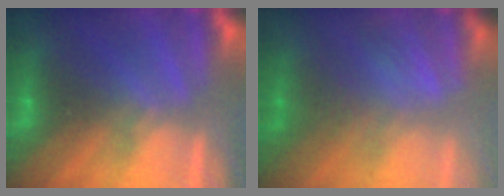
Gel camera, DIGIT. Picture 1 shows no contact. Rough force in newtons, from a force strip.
{"total": 2.9}